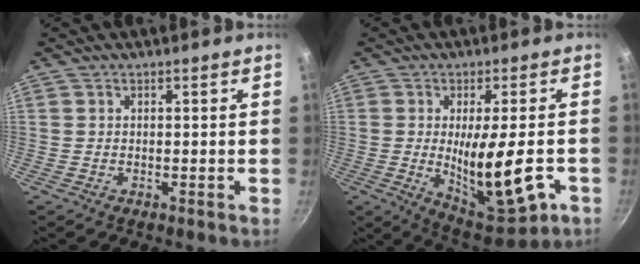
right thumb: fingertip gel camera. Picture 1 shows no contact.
{"total": 15.5, "force": [-3.5, 5.0, 14.2], "torque": [-0.197, -0.007, -0.037]}